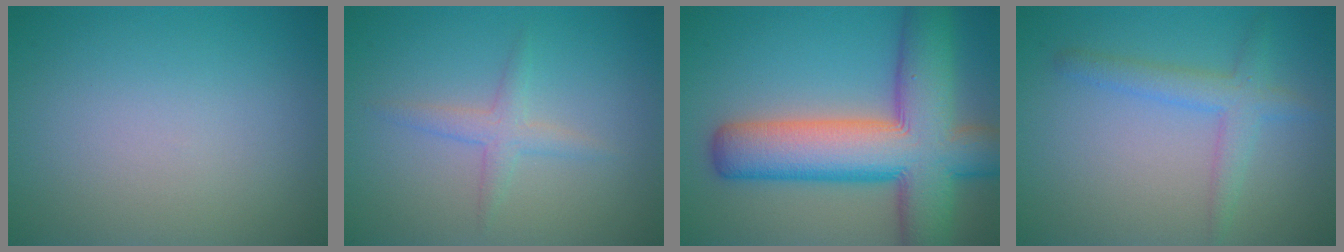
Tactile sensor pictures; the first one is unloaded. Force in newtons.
{"total": 1.8, "press": 1.8, "slide": 0.1}
{"total": 12.6, "press": 12.6, "slide": 0.6}
{"total": 2.9, "press": 2.9, "slide": 0.1}